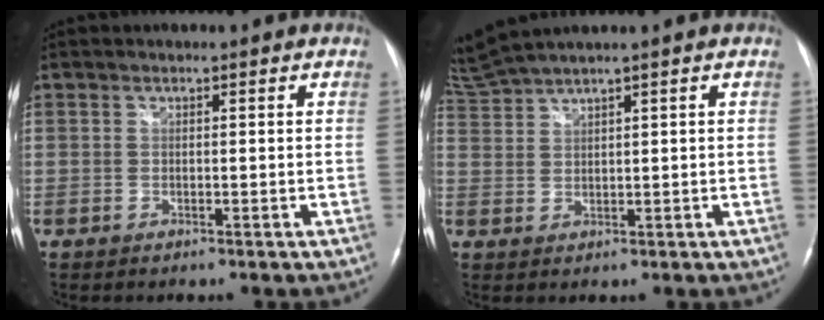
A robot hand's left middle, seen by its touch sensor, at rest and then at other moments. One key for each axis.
{"total": 4.5, "fx": 4.0, "fy": -1.2, "fz": 1.6, "tx": -0.057, "ty": 0.007, "tz": 0.094}